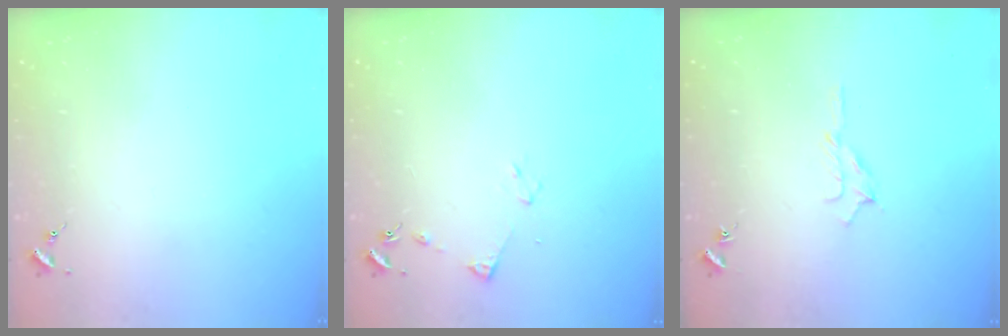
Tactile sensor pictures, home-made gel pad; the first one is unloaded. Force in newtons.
{"total": 4.5, "press": 4.5, "slide": 0.6}
{"total": 6.3, "press": 6.3, "slide": 0.7}